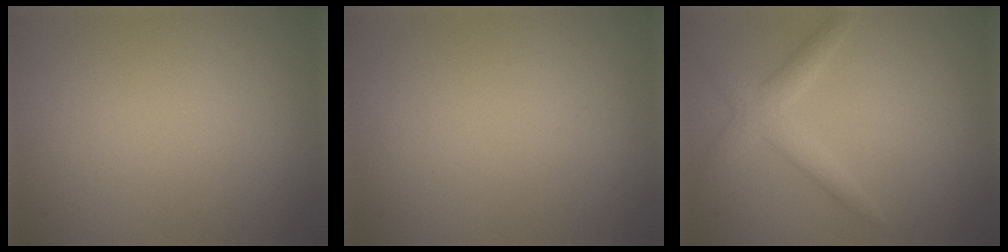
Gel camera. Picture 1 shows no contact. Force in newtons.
{"total": 0.0}
{"total": 2.6, "press": 2.6, "slide": 0.0}